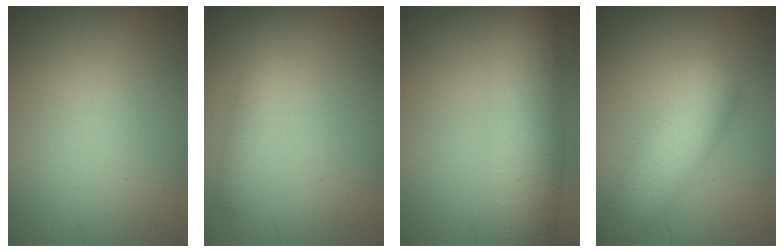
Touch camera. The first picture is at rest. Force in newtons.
{"total": 1.6, "press": 1.6, "slide": 0.0}
{"total": 8.8, "press": 8.8, "slide": 0.2}
{"total": 4.9, "press": 4.9, "slide": 0.3}